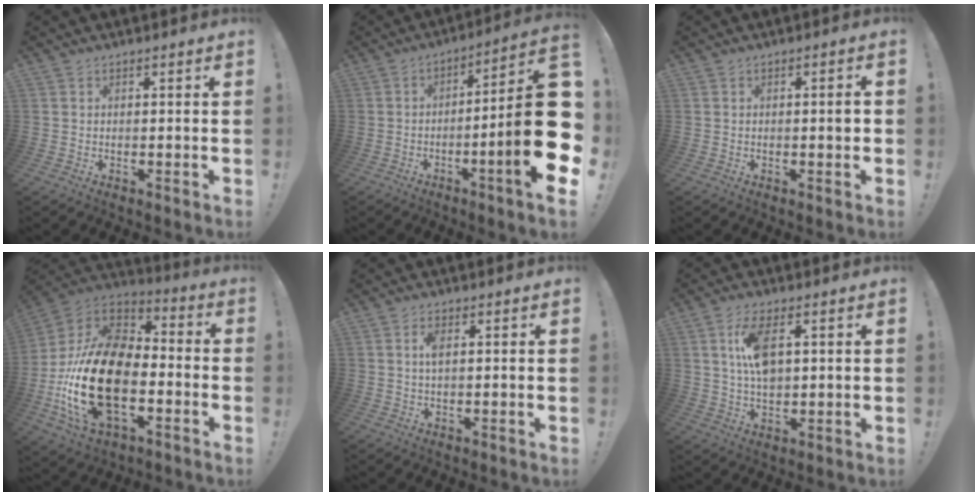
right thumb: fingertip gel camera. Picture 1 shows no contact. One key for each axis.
{"total": 22.5, "fx": -3.9, "fy": 2.7, "fz": 22.0, "tx": -0.329, "ty": 0.009, "tz": -0.063}
{"total": 2.2, "fx": -0.4, "fy": 0.2, "fz": 2.2, "tx": -0.027, "ty": 0.001, "tz": -0.011}
{"total": 27.8, "fx": -5.8, "fy": 16.8, "fz": 21.4, "tx": -0.431, "ty": 0.032, "tz": -0.086}
{"total": 2.9, "fx": 0.8, "fy": 1.1, "fz": 2.6, "tx": -0.050, "ty": 0.003, "tz": 0.011}
{"total": 9.7, "fx": 2.6, "fy": 4.4, "fz": 8.3, "tx": -0.151, "ty": -0.007, "tz": 0.044}